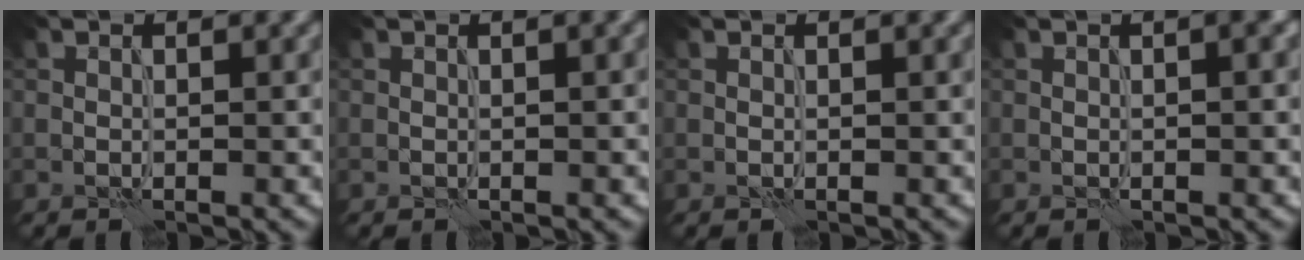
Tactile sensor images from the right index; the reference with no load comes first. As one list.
[{"total": 2.1, "force": [0.5, 0.7, 1.9], "torque": [-0.014, 0.003, 0.002]}, {"total": 0.0}, {"total": 2.6, "force": [0.4, 0.7, 2.5], "torque": [-0.020, 0.008, 0.001]}]